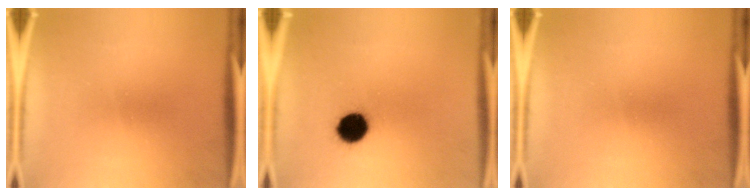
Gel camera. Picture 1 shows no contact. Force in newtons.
{"total": 8.5}
{"total": 0.0}